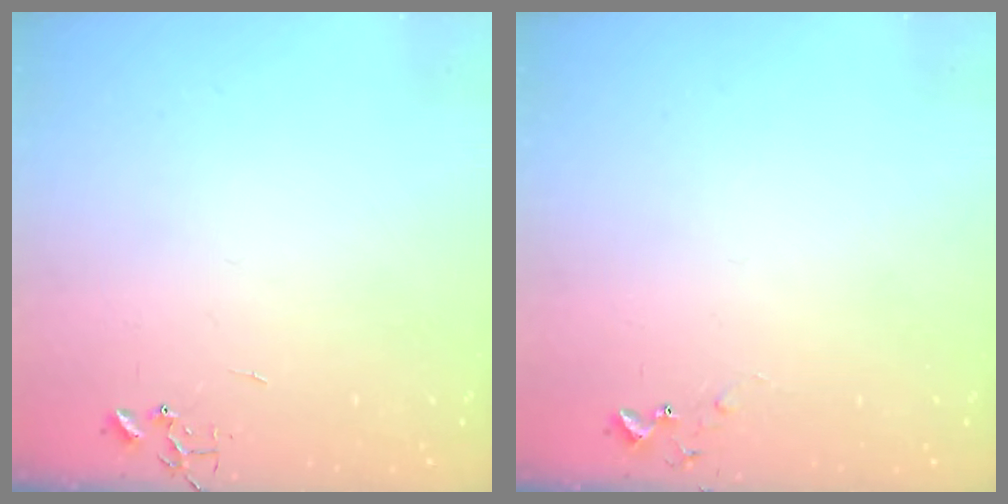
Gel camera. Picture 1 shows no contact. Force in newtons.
{"total": 5.0, "press": 5.0, "slide": 0.5}